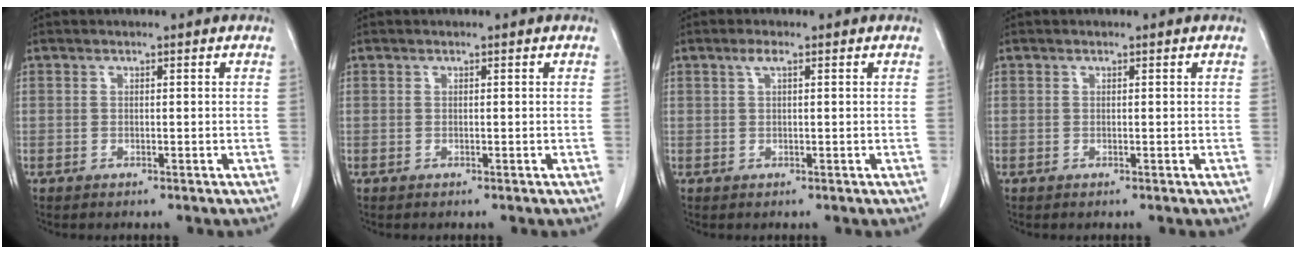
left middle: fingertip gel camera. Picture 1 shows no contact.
{"total": 0.0}
{"total": 1.5, "force": [0.8, 0.1, 1.2], "torque": [-0.031, 0.007, 0.015]}
{"total": 0.0}